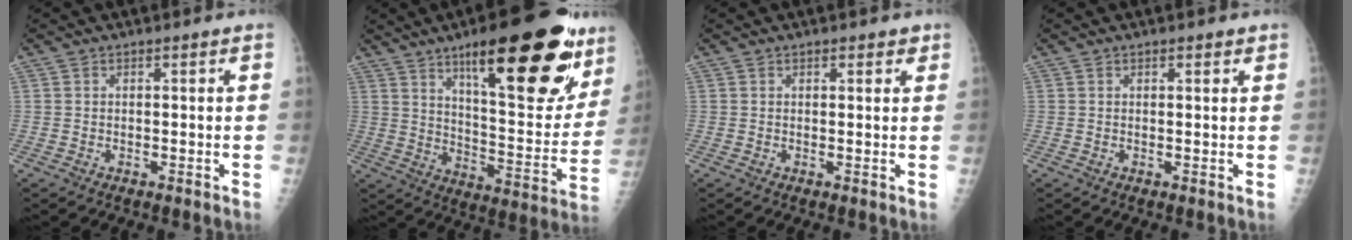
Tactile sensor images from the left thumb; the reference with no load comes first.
{"total": 28.9, "force": [16.3, 8.7, 22.2], "torque": [-0.277, -0.060, 0.245]}
{"total": 2.0, "force": [1.2, 0.9, 1.3], "torque": [-0.008, -0.003, 0.013]}
{"total": 1.2, "force": [0.8, 0.4, 0.9], "torque": [-0.011, -0.002, 0.009]}